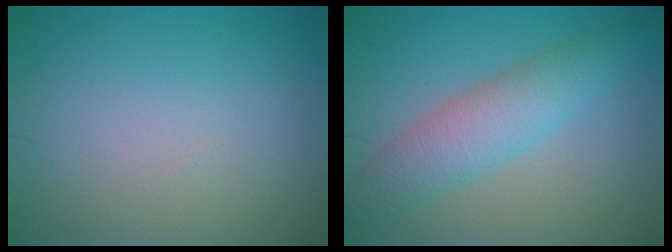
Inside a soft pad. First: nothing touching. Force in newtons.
{"total": 4.5, "press": 4.5, "slide": 0.1}